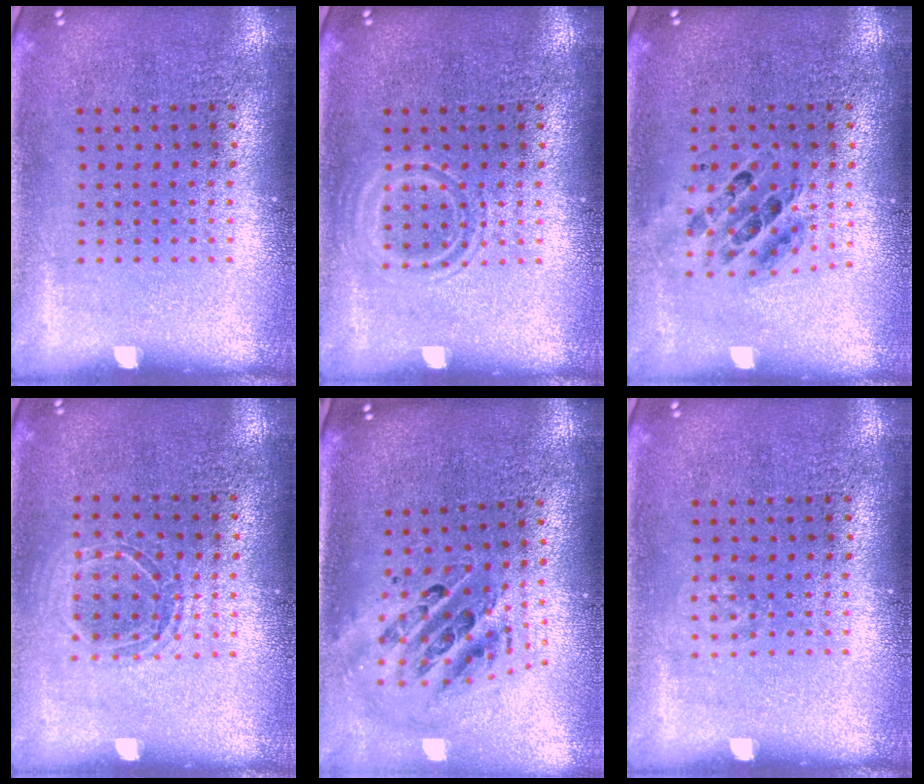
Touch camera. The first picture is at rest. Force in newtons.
{"total": 1.7, "press": 1.7, "slide": 0.2}
{"total": 0.7, "press": 0.7, "slide": 0.1}
{"total": 1.3, "press": 1.3, "slide": 0.5}
{"total": 1.4, "press": 1.3, "slide": 0.7}
{"total": 0.6, "press": 0.6, "slide": 0.2}